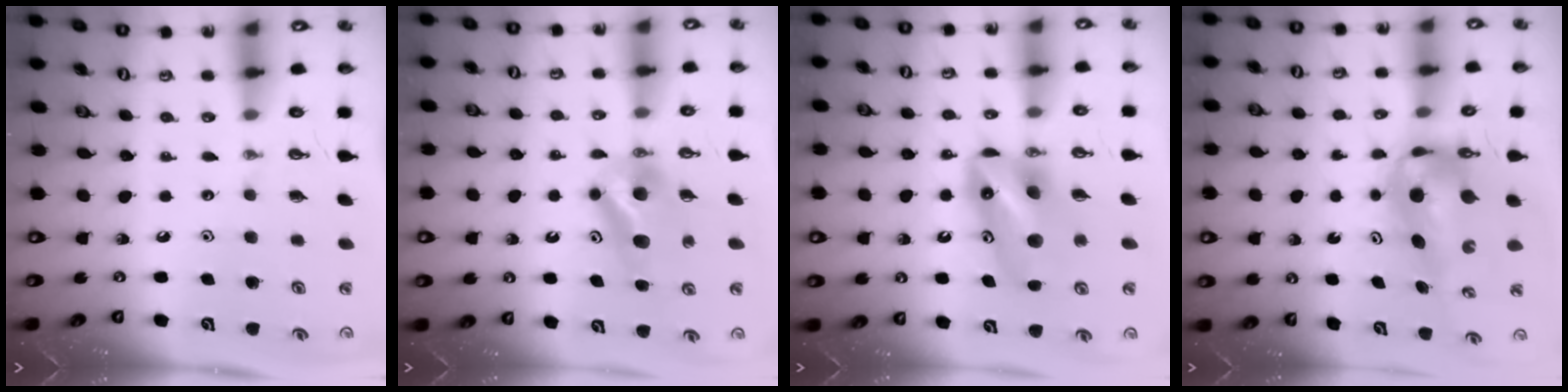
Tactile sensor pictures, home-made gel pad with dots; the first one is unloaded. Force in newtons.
{"total": 7.6, "press": 6.8, "slide": 3.5}
{"total": 9.8, "press": 9.1, "slide": 3.6}
{"total": 8.4, "press": 7.5, "slide": 3.9}